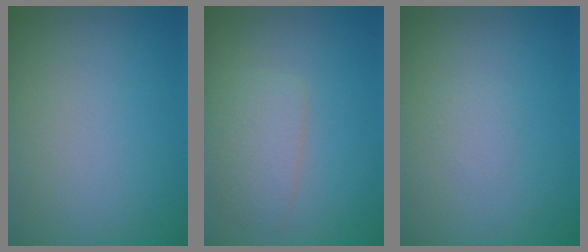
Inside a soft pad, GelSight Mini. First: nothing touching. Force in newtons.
{"total": 3.2, "press": 3.2, "slide": 0.1}
{"total": 0.7, "press": 0.7, "slide": 0.1}